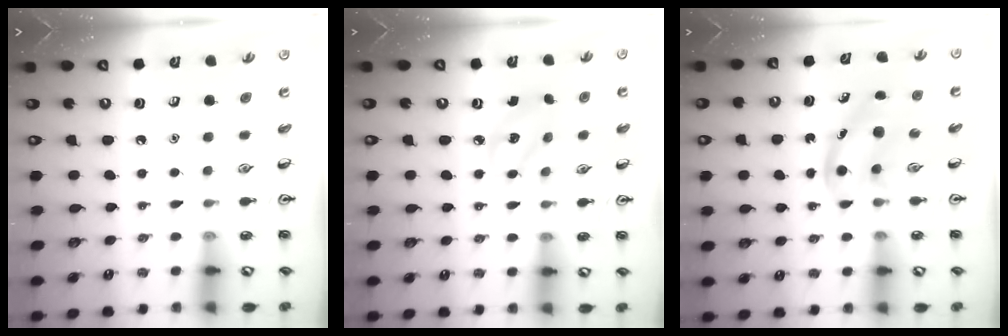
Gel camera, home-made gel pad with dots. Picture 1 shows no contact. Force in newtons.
{"total": 3.0, "press": 2.9, "slide": 0.8}
{"total": 5.2, "press": 5.1, "slide": 0.9}